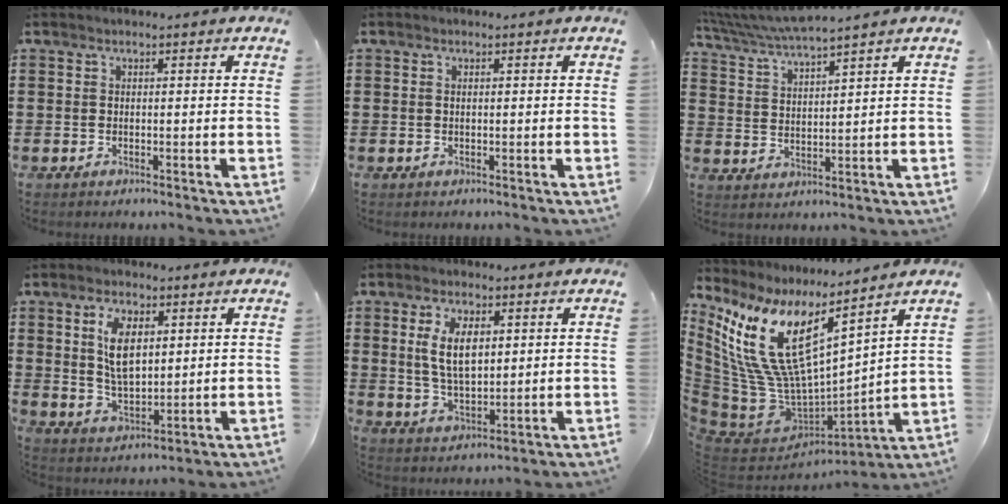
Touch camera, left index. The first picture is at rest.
{"total": 0.0}
{"total": 4.6, "force": [4.4, -0.6, 1.4], "torque": [-0.045, -0.025, 0.074]}
{"total": 7.6, "force": [2.7, 3.9, 5.9], "torque": [-0.112, 0.006, 0.044]}
{"total": 7.4, "force": [2.2, 3.7, 6.0], "torque": [-0.127, 0.005, 0.035]}
{"total": 15.3, "force": [7.0, 6.9, 11.7], "torque": [-0.286, -0.054, 0.118]}